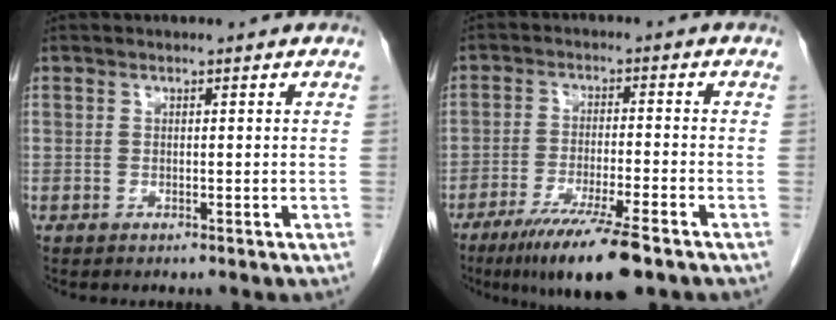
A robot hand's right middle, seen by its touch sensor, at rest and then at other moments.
{"total": 10.9, "force": [-7.4, 0.6, 8.0], "torque": [-0.136, -0.028, -0.122]}